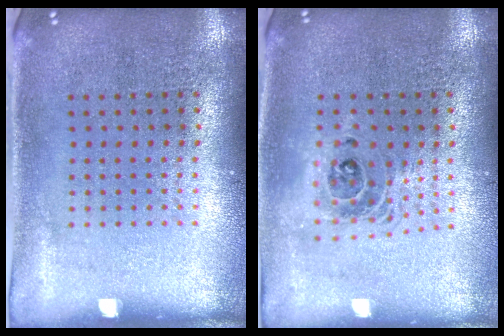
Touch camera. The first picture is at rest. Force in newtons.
{"total": 1.5, "press": 1.3, "slide": 0.9}